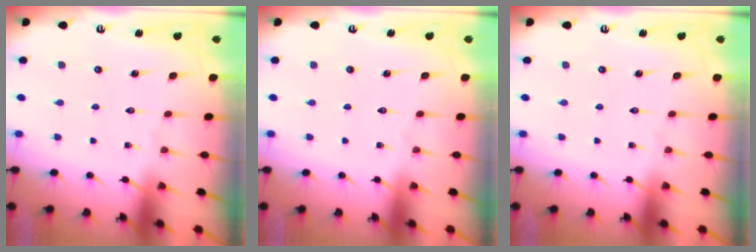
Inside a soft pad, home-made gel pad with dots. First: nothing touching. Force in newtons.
{"total": 0.0}
{"total": 0.0}